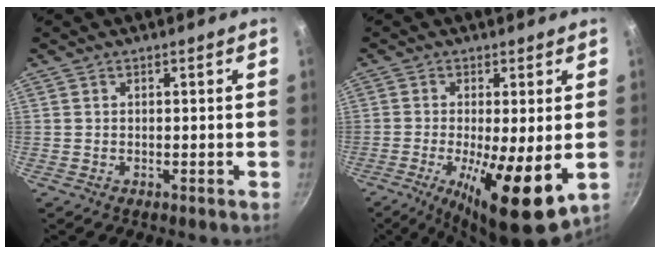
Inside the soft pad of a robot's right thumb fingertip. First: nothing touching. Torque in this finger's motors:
{"motor_torque": [-0.14, 0.87, 0.20, -0.01, 0.15]}